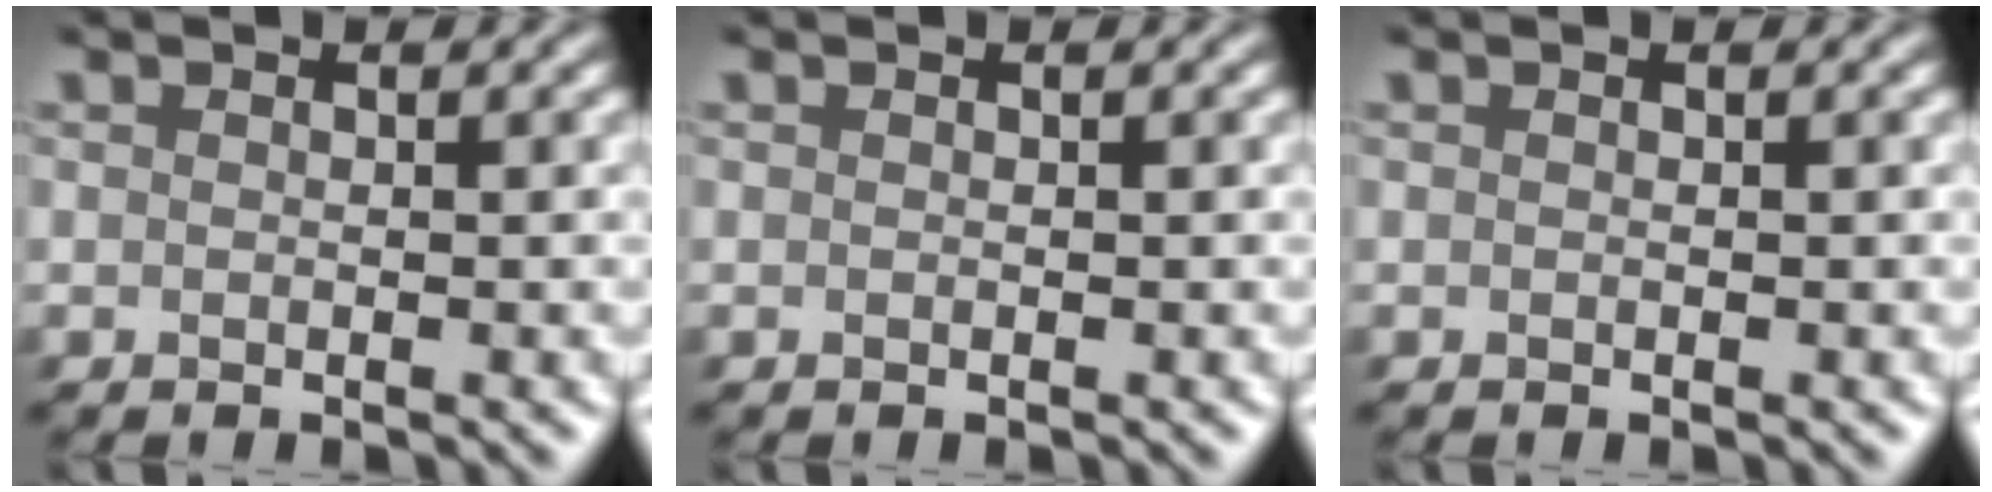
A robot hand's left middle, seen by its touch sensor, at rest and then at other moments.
{"total": 0.0}
{"total": 0.0}